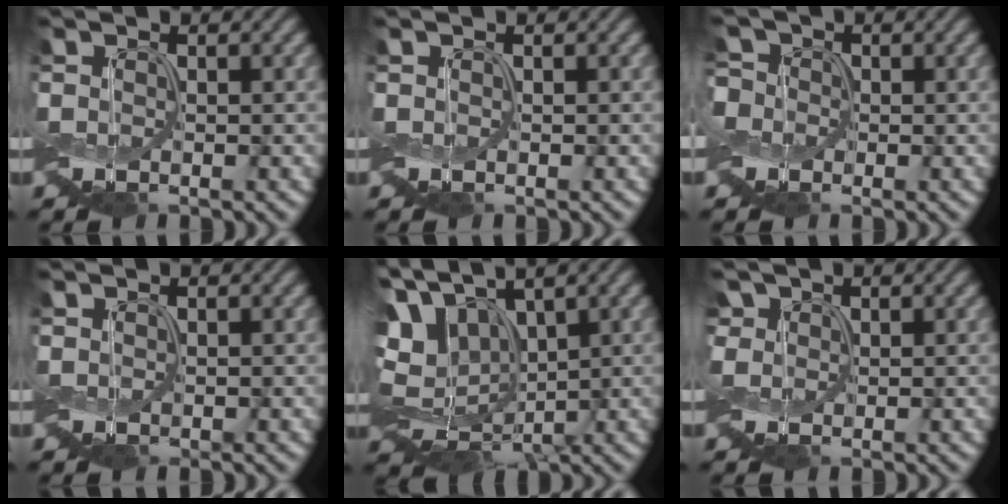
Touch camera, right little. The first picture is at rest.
{"total": 0.0}
{"total": 5.3, "force": [1.8, 4.4, 2.4], "torque": [-0.058, 0.027, 0.000]}
{"total": 0.0}
{"total": 8.9, "force": [1.8, 6.2, 6.1], "torque": [-0.151, -0.001, 0.035]}
{"total": 1.6, "force": [1.0, 1.2, 0.4], "torque": [-0.011, 0.008, 0.011]}